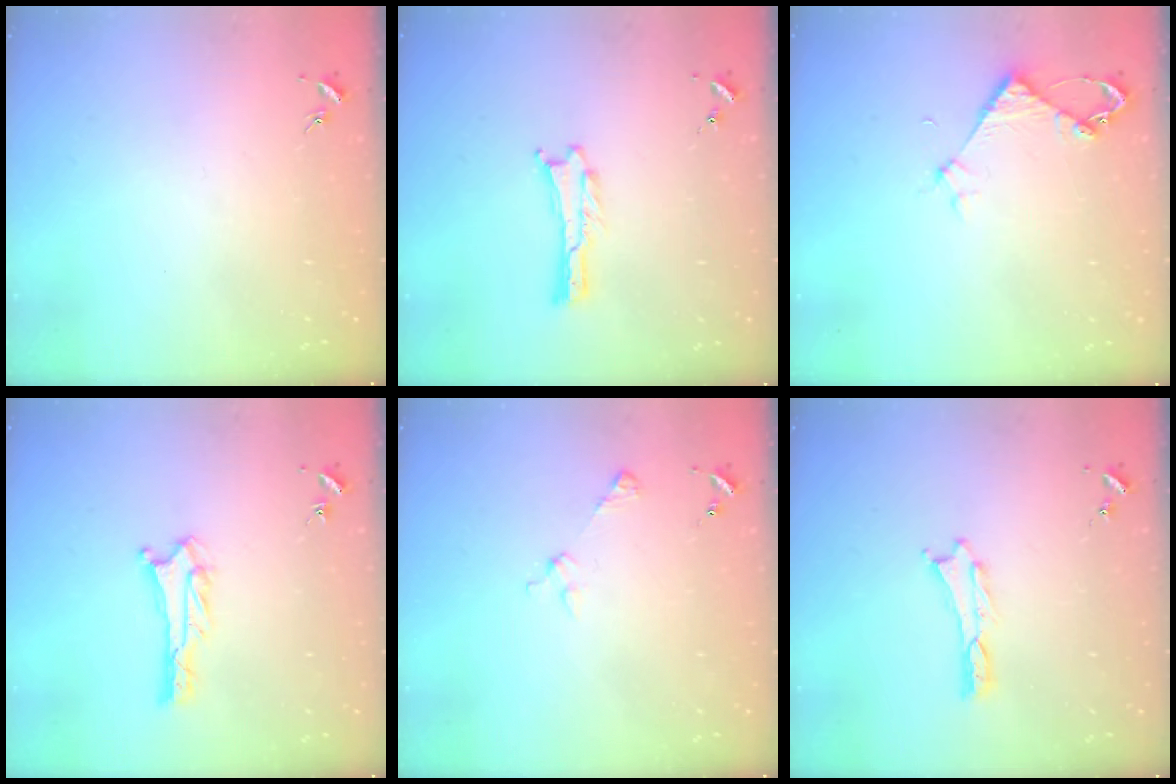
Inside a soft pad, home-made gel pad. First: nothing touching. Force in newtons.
{"total": 0.0}
{"total": 3.2, "press": 3.2, "slide": 0.2}
{"total": 3.4, "press": 3.4, "slide": 0.2}
{"total": 2.9, "press": 2.9, "slide": 0.3}
{"total": 0.0}